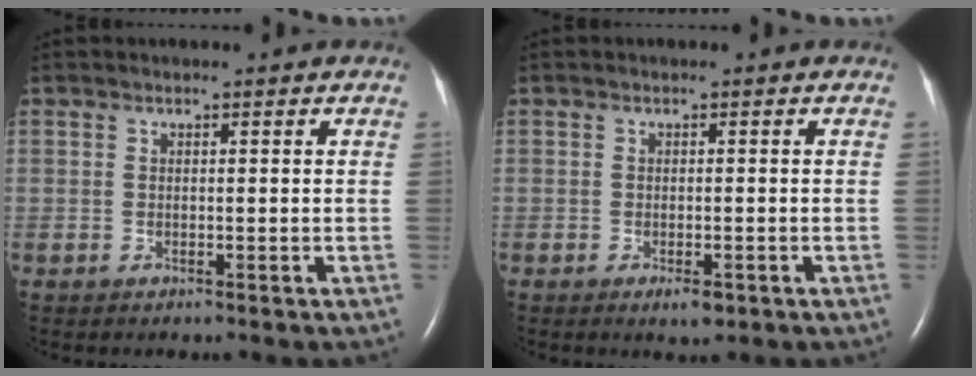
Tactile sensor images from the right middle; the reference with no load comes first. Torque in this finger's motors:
{"motor_torque": [0.55, -0.24, 0.05, 0.02]}